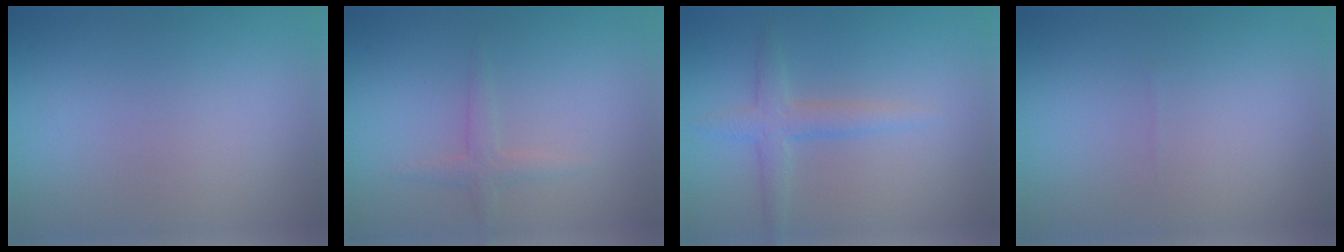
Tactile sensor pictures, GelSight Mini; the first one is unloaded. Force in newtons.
{"total": 1.5, "press": 1.5, "slide": 0.1}
{"total": 2.4, "press": 2.4, "slide": 0.2}
{"total": 0.0}